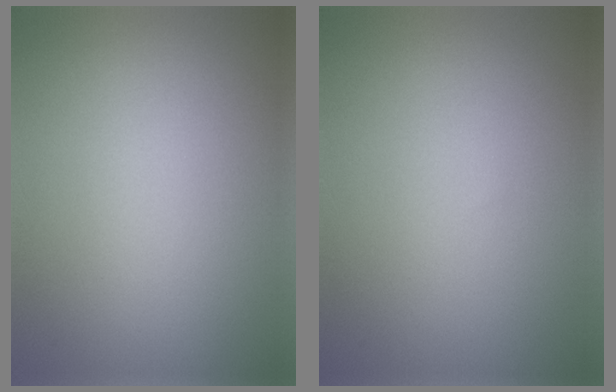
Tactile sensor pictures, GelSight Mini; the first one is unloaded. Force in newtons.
{"total": 0.0}